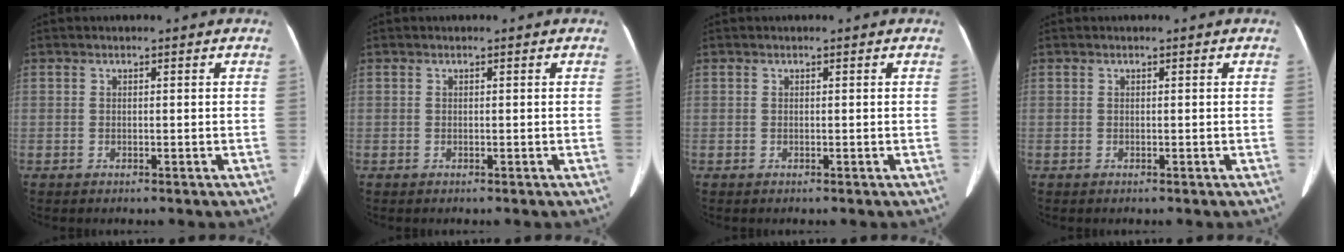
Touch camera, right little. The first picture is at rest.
{"total": 0.0}
{"total": 0.0}
{"total": 0.0}